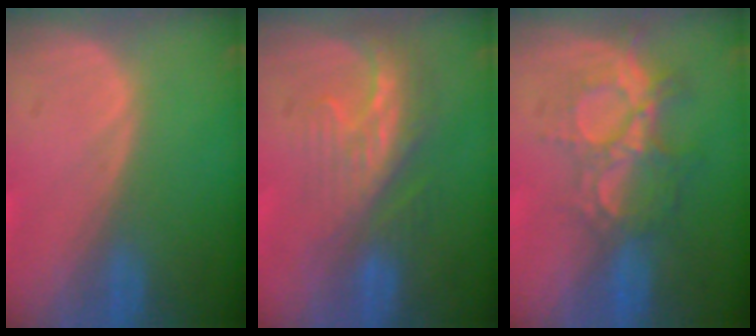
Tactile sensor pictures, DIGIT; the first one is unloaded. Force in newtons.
{"total": 8.7, "press": 7.4, "slide": 4.6}
{"total": 9.2, "press": 7.8, "slide": 4.8}